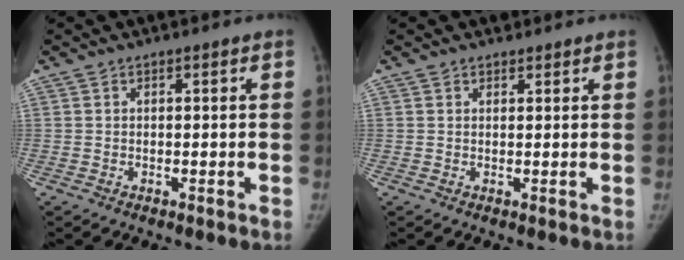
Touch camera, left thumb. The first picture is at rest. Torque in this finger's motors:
{"motor_torque": [-0.12, -0.03, -0.17, 0.09, 0.05]}